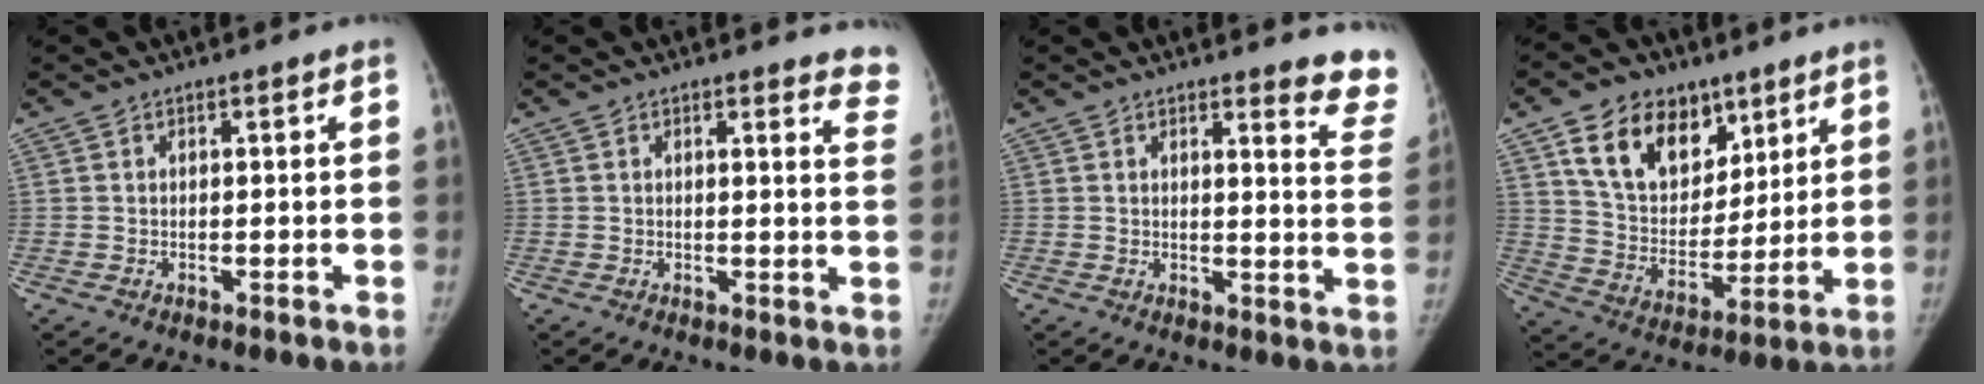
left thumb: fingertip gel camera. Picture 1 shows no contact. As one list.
[{"total": 7.5, "force": [7.1, 1.7, 1.7], "torque": [0.025, -0.047, 0.044]}, {"total": 9.5, "force": [9.0, 1.4, 2.8], "torque": [0.006, -0.092, 0.074]}, {"total": 17.3, "force": [9.5, 11.8, 8.4], "torque": [-0.101, -0.039, 0.174]}]